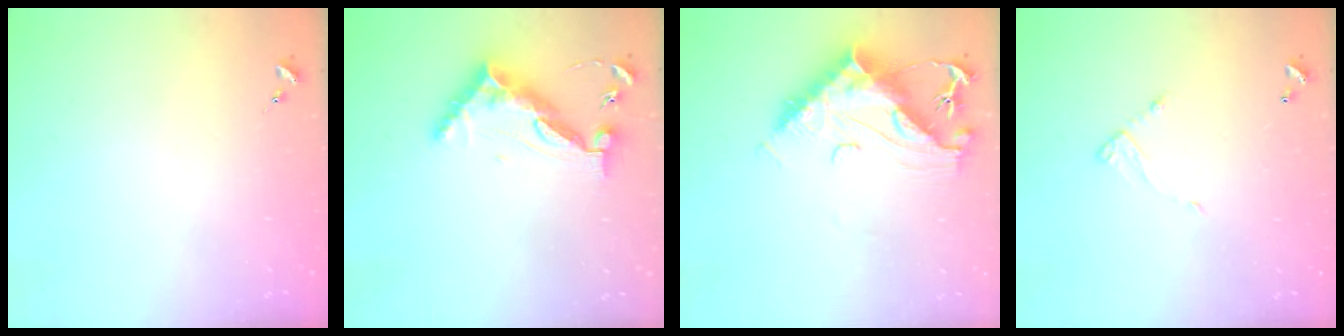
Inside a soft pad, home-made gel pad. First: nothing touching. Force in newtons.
{"total": 10.3, "press": 10.2, "slide": 1.0}
{"total": 14.6, "press": 14.5, "slide": 1.5}
{"total": 4.9, "press": 4.9, "slide": 0.4}